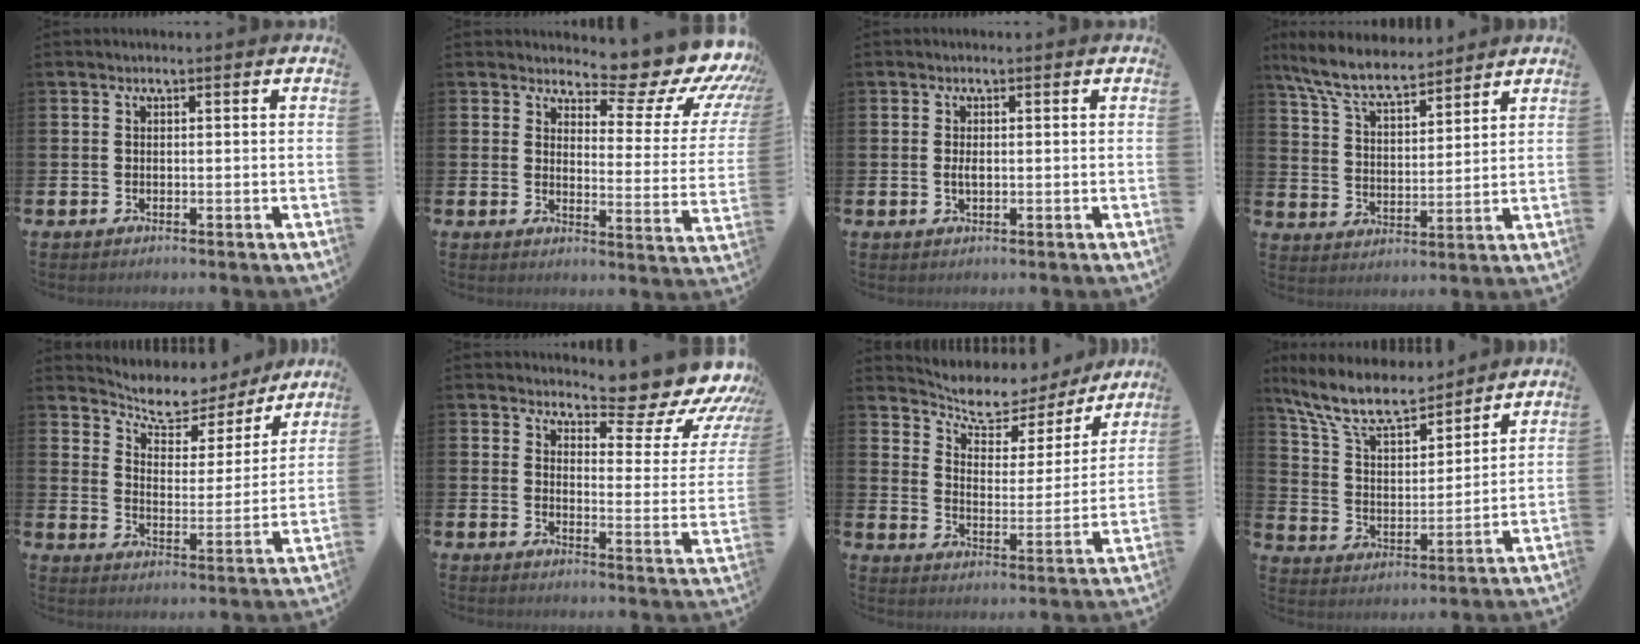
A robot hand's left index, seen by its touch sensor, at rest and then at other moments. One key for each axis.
{"total": 7.7, "fx": 6.4, "fy": 2.7, "fz": 3.3, "tx": -0.043, "ty": -0.067, "tz": 0.098}
{"total": 1.3, "fx": 0.0, "fy": 0.6, "fz": 1.2, "tx": -0.023, "ty": 0.003, "tz": -0.002}
{"total": 7.8, "fx": 7.2, "fy": 1.5, "fz": 2.6, "tx": -0.084, "ty": -0.034, "tz": 0.132}
{"total": 7.8, "fx": 7.1, "fy": 2.8, "fz": 1.5, "tx": -0.059, "ty": -0.057, "tz": 0.122}
{"total": 7.3, "fx": 6.4, "fy": 2.1, "fz": 2.7, "tx": -0.031, "ty": -0.069, "tz": 0.100}
{"total": 8.1, "fx": 7.3, "fy": 2.9, "fz": 1.9, "tx": -0.068, "ty": -0.057, "tz": 0.124}
{"total": 10.2, "fx": 9.0, "fy": 2.8, "fz": 4.1, "tx": -0.124, "ty": -0.046, "tz": 0.162}